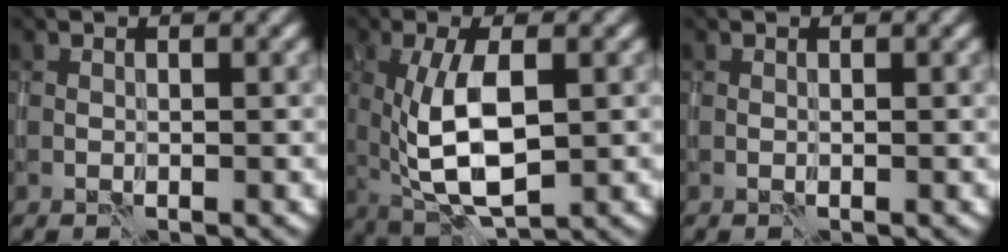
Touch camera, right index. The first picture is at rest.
{"total": 7.2, "force": [0.1, 2.8, 6.6], "torque": [-0.138, -0.006, 0.004]}
{"total": 0.0}